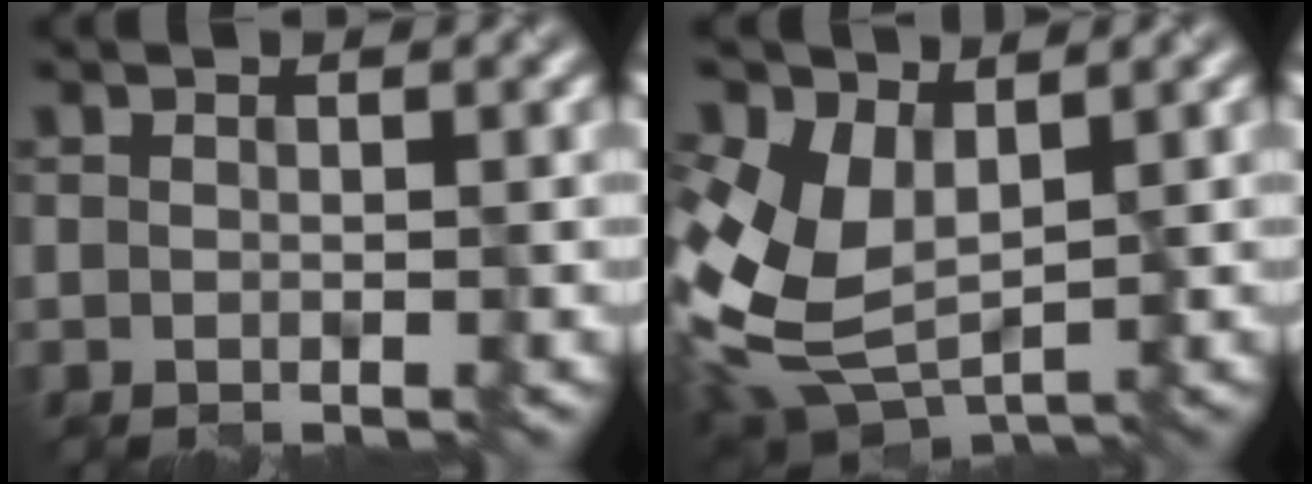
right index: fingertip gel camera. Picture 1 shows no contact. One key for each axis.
{"total": 8.7, "fx": 1.3, "fy": 5.6, "fz": 6.6, "tx": -0.168, "ty": -0.008, "tz": 0.023}